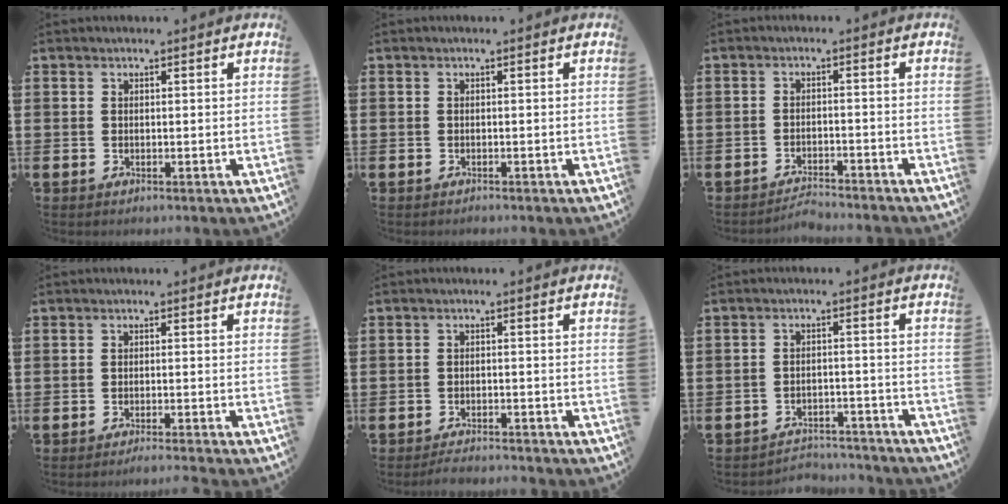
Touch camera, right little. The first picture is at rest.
{"total": 0.0}
{"total": 2.3, "force": [-2.3, -0.1, 0.0], "torque": [-0.005, 0.003, -0.049]}
{"total": 1.2, "force": [-1.1, -0.3, 0.4], "torque": [-0.004, 0.000, -0.022]}
{"total": 1.9, "force": [-1.9, -0.1, 0.2], "torque": [-0.007, 0.004, -0.038]}
{"total": 3.3, "force": [-3.3, 0.4, 0.0], "torque": [-0.006, 0.006, -0.071]}